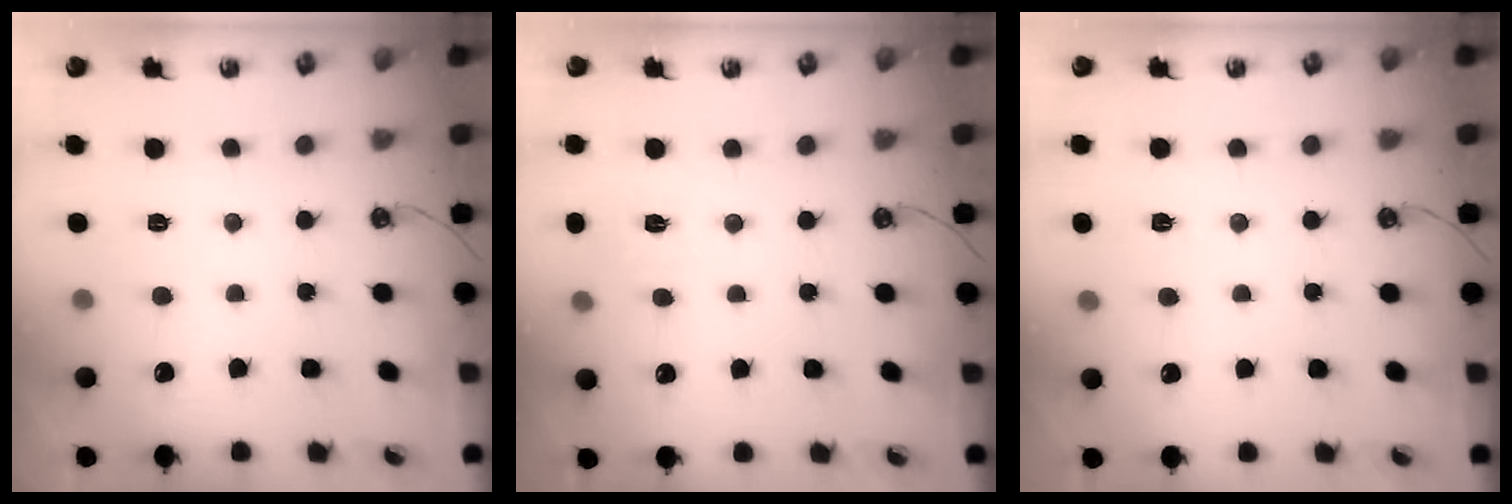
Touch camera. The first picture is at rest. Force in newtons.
{"total": 5.7, "press": 5.7, "slide": 0.7}
{"total": 3.2, "press": 3.2, "slide": 0.5}